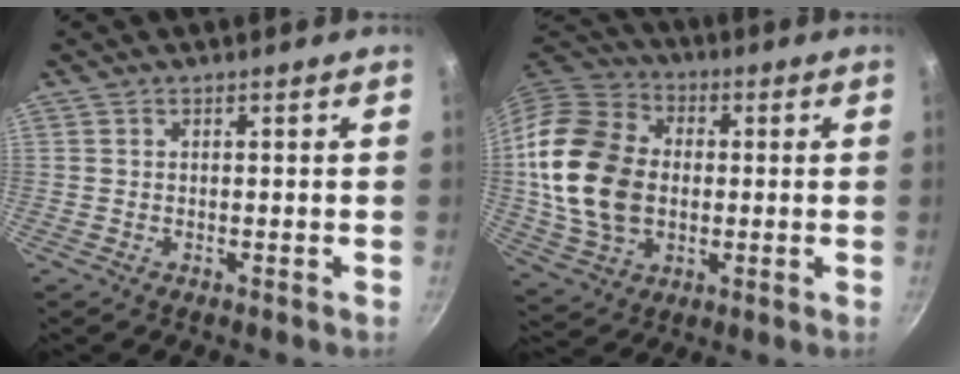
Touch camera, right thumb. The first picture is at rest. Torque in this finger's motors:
{"motor_torque": [-0.27, 1.46, 1.06, -0.65, 0.22]}